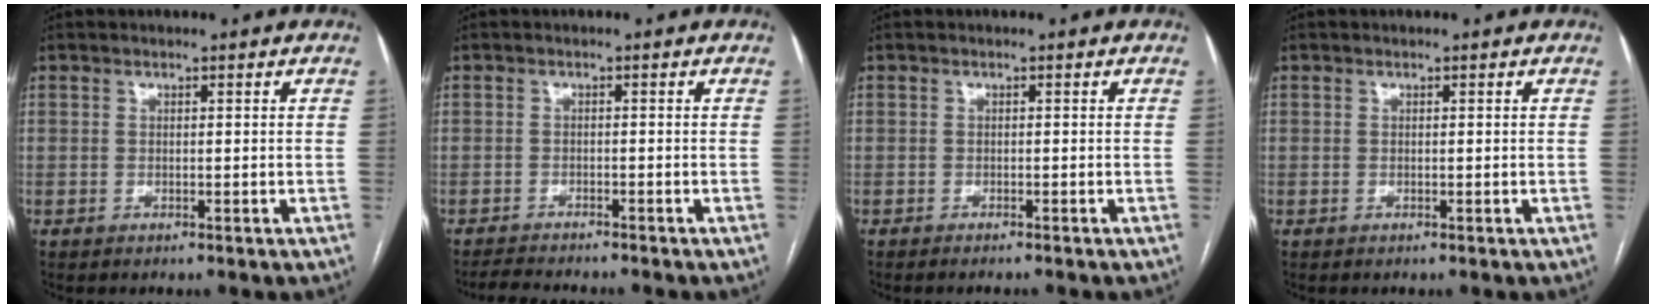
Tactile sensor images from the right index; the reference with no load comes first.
{"total": 4.1, "force": [-3.9, 0.2, 1.1], "torque": [-0.015, -0.016, -0.064]}
{"total": 2.6, "force": [-2.3, 0.2, 1.2], "torque": [-0.013, -0.003, -0.027]}
{"total": 0.0}